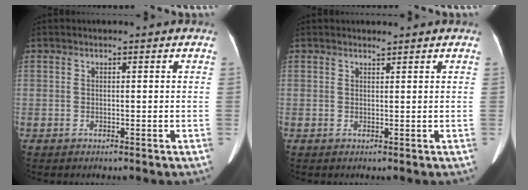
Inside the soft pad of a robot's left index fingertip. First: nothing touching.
{"total": 0.5, "force": [0.5, -0.1, 0.1], "torque": [-0.005, -0.009, 0.013]}